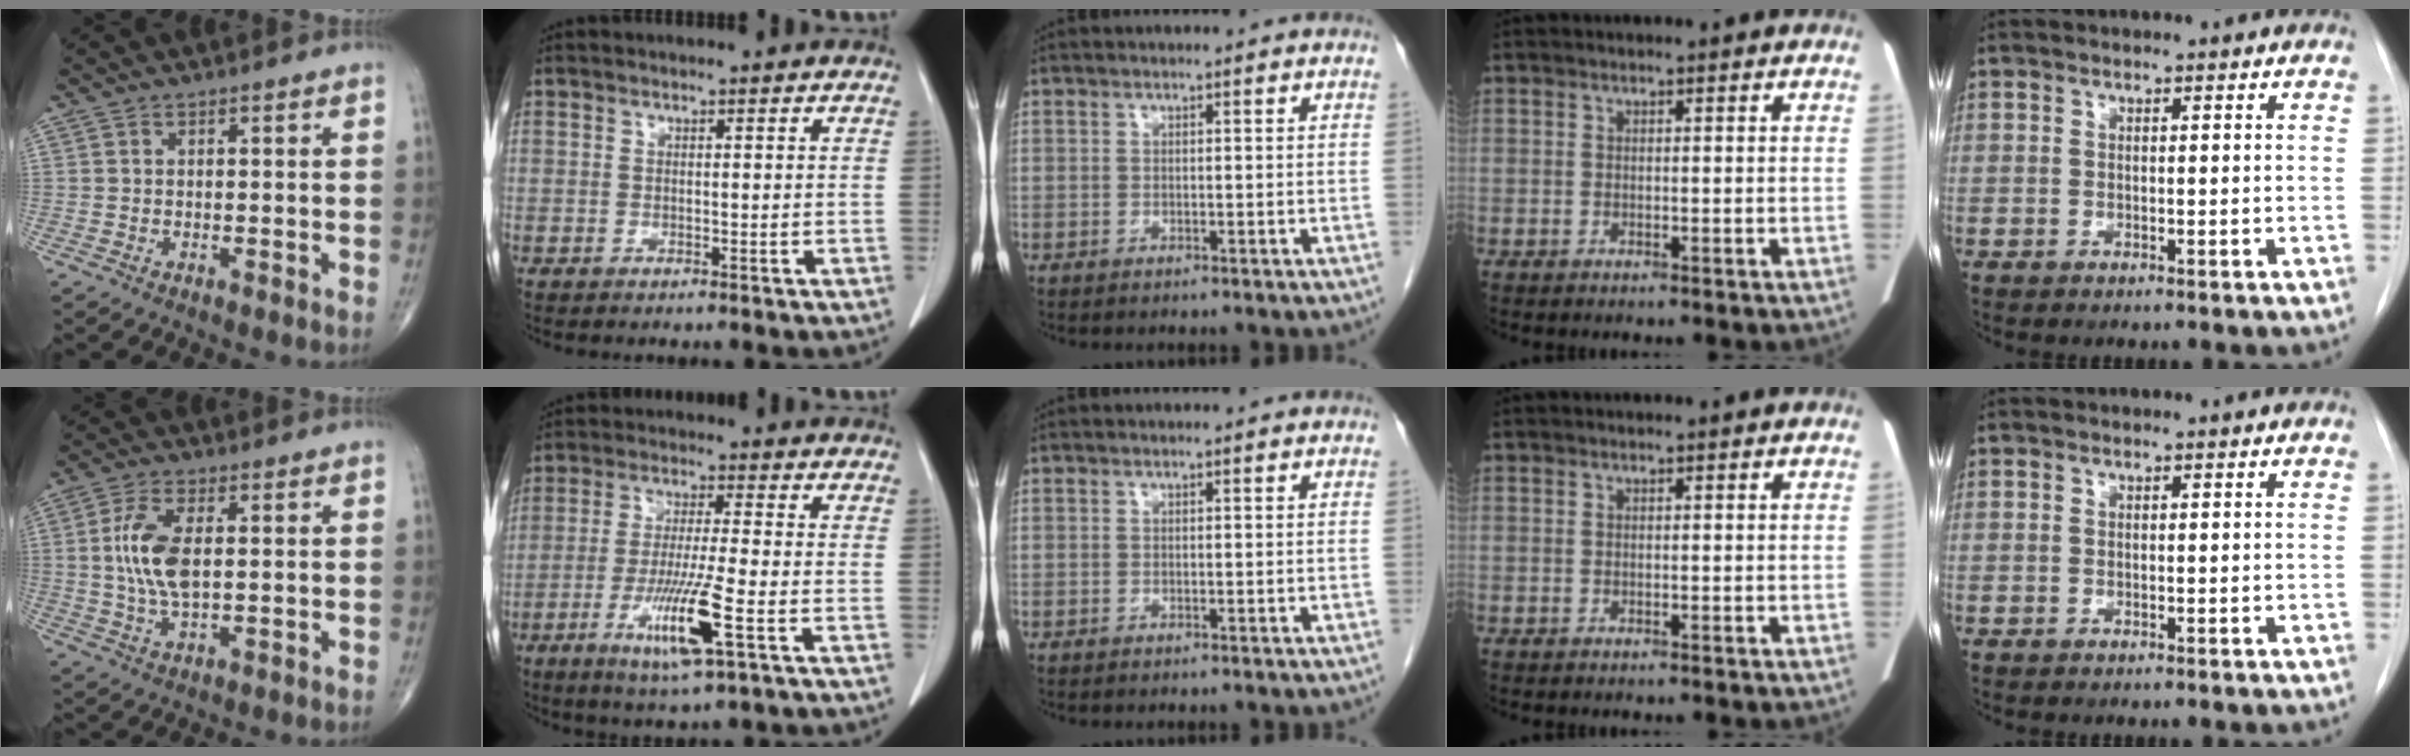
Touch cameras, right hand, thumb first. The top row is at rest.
{"thumb": {"total": 9.4, "force": [0.8, 4.3, 8.3], "torque": [-0.179, -0.003, 0.018]}, "index": {"total": 10.3, "force": [-4.0, -0.1, 9.5], "torque": [-0.185, -0.022, -0.072]}}